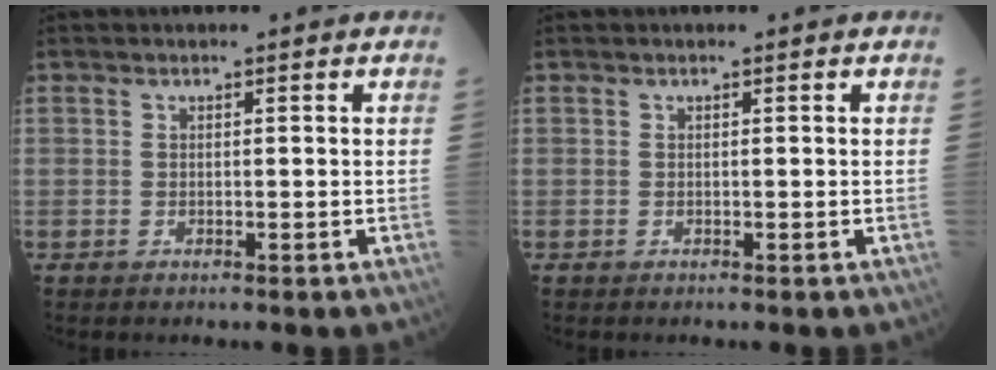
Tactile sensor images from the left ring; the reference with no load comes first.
{"total": 0.0}